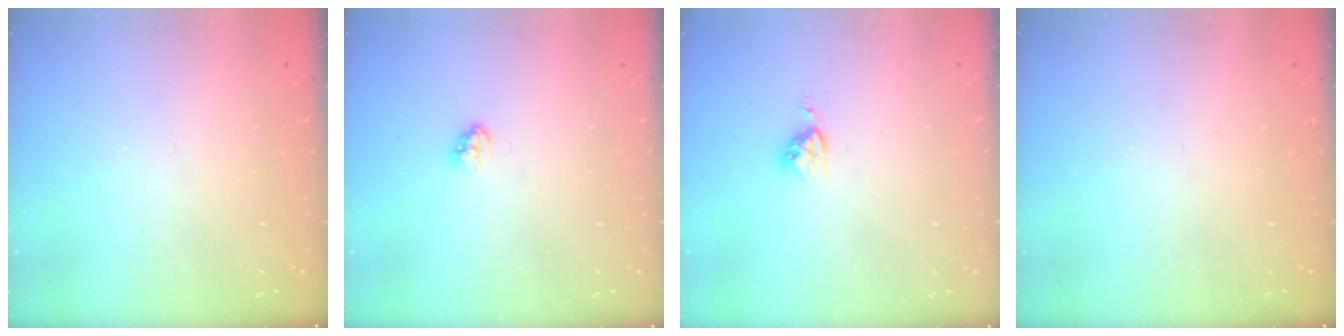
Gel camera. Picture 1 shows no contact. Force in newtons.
{"total": 2.9, "press": 2.9, "slide": 0.7}
{"total": 3.8, "press": 3.8, "slide": 0.4}
{"total": 0.0}